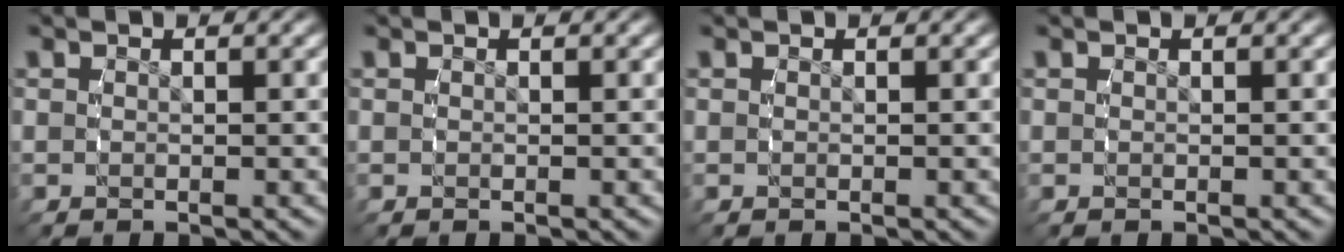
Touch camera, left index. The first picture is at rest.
{"total": 0.0}
{"total": 0.0}
{"total": 0.0}